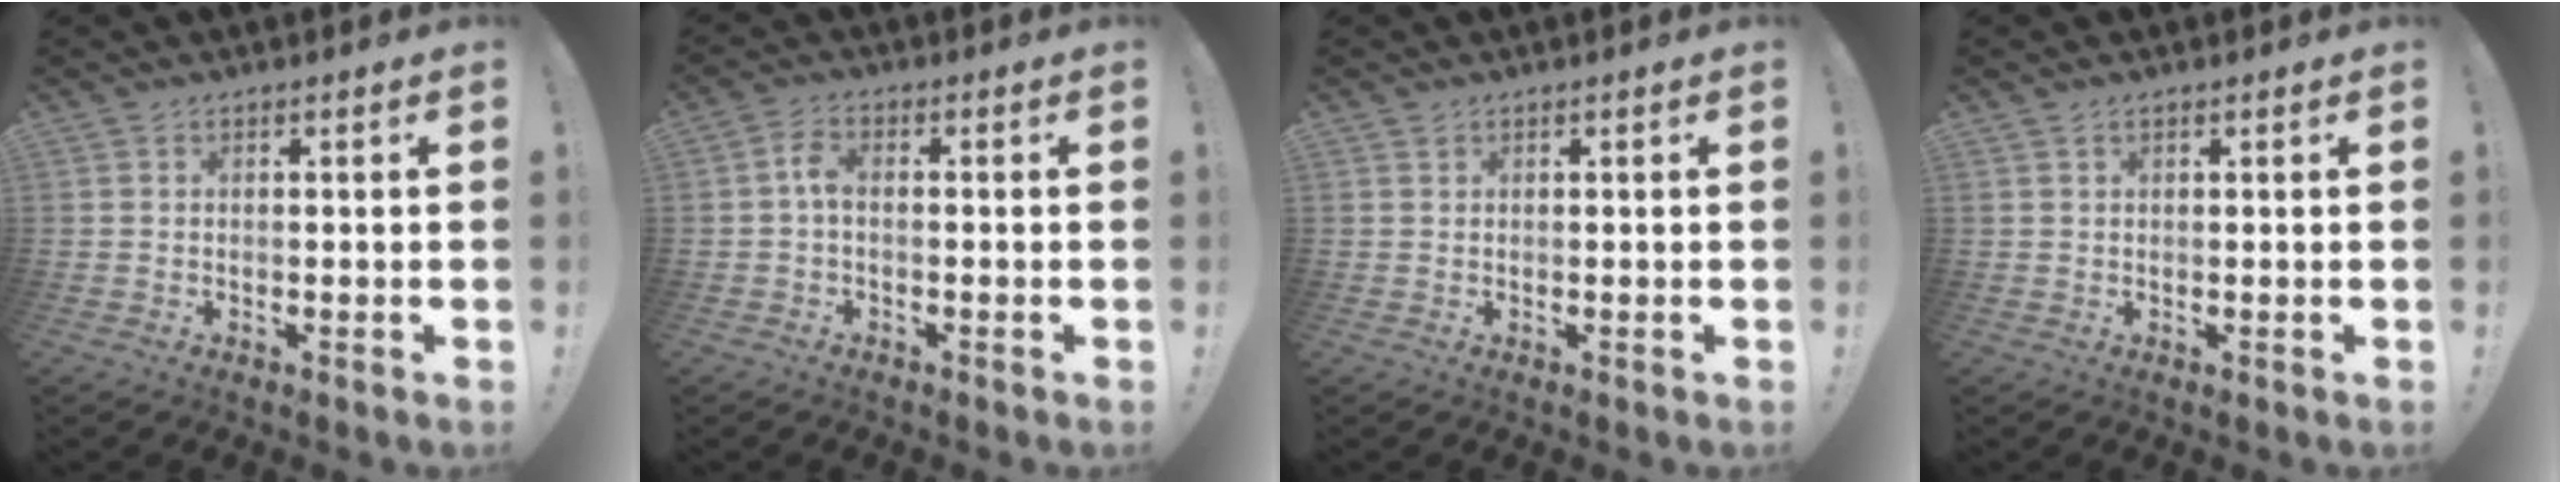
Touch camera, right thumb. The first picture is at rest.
{"total": 3.6, "force": [-0.4, 1.7, 3.2], "torque": [-0.066, 0.010, -0.008]}
{"total": 0.7, "force": [0.6, 0.4, 0.2], "torque": [0.003, -0.003, 0.011]}
{"total": 0.9, "force": [0.7, 0.5, 0.4], "torque": [-0.005, -0.001, 0.013]}